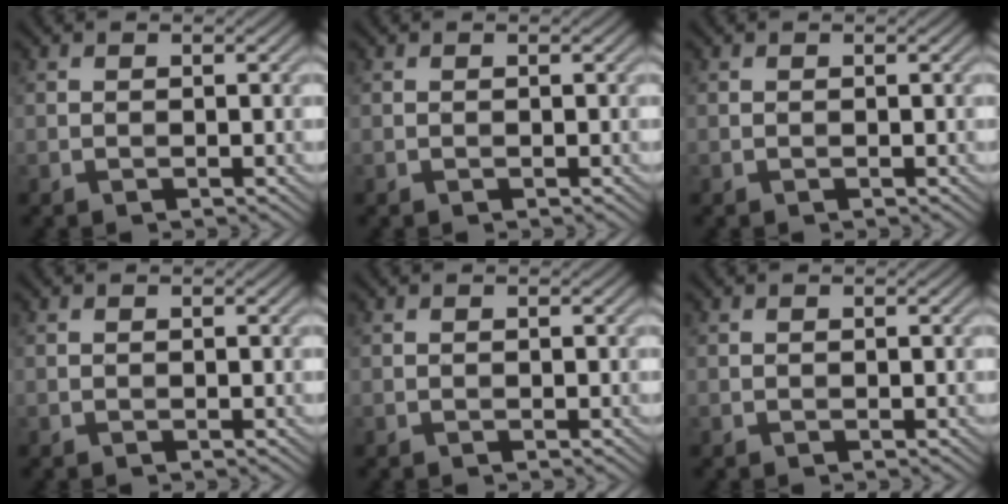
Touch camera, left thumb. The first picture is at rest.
{"total": 0.0}
{"total": 0.0}
{"total": 0.0}
{"total": 0.0}
{"total": 0.0}